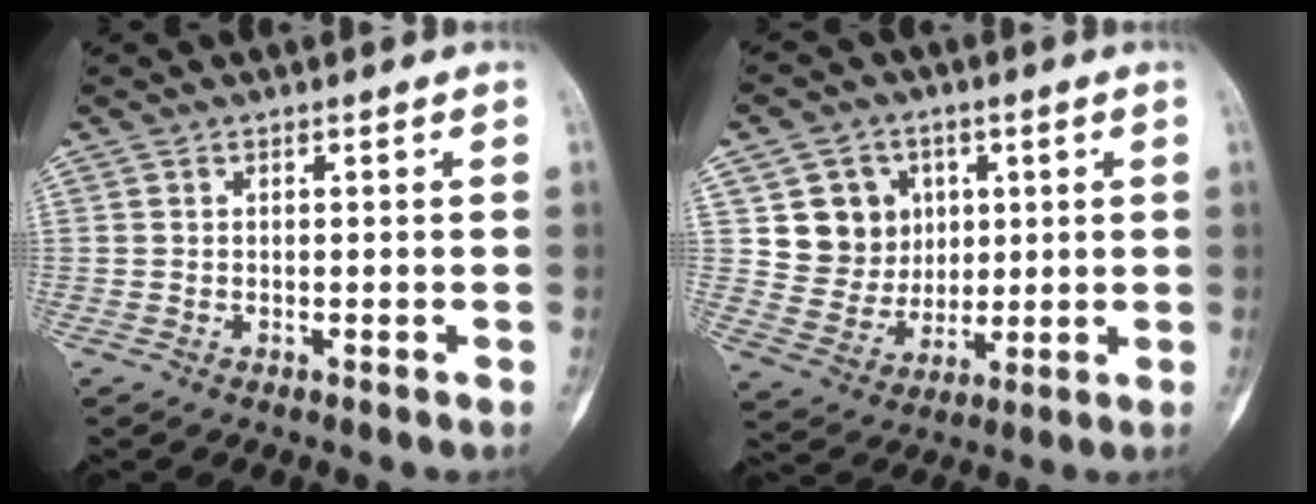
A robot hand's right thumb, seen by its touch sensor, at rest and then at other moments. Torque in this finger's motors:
{"motor_torque": [1.01, 0.81, 0.28, -0.14, 0.01]}